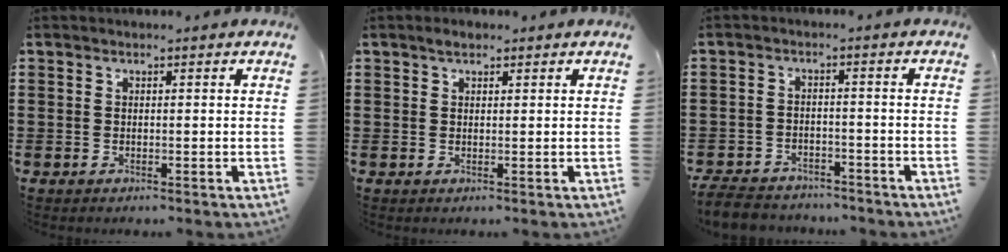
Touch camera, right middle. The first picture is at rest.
{"total": 1.4, "force": [1.0, 0.8, 0.6], "torque": [-0.013, 0.006, 0.018]}
{"total": 4.7, "force": [-4.5, 1.2, 0.5], "torque": [-0.020, 0.004, -0.094]}